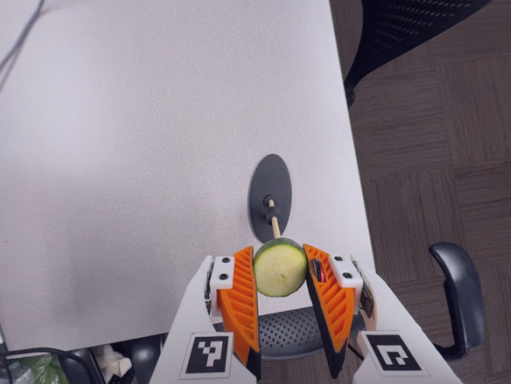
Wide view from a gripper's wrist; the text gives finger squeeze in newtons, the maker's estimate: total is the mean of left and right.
{"total": 9.1, "left": 9.7, "right": 8.5}